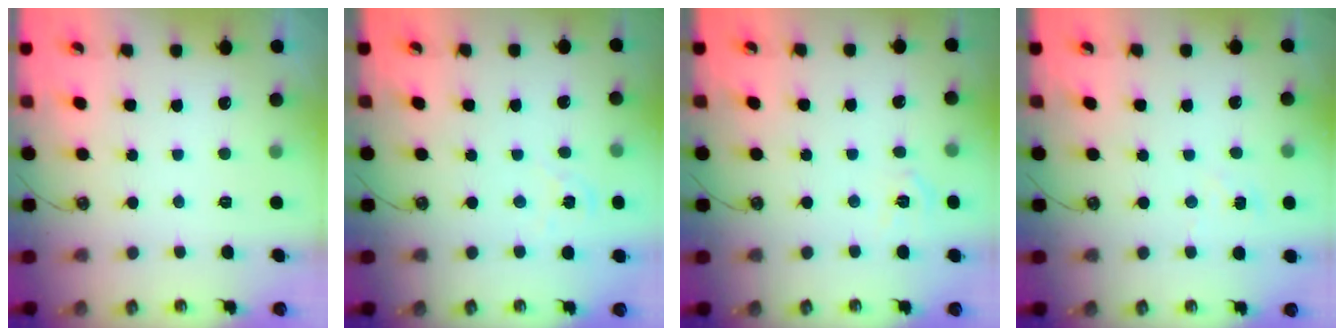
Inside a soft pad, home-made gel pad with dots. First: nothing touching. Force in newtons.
{"total": 1.8, "press": 1.8, "slide": 0.3}
{"total": 3.5, "press": 3.5, "slide": 0.1}
{"total": 3.7, "press": 3.7, "slide": 0.4}